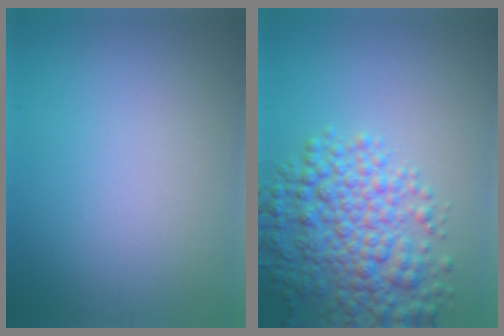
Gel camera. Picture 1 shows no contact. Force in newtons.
{"total": 6.6, "press": 6.6, "slide": 0.2}